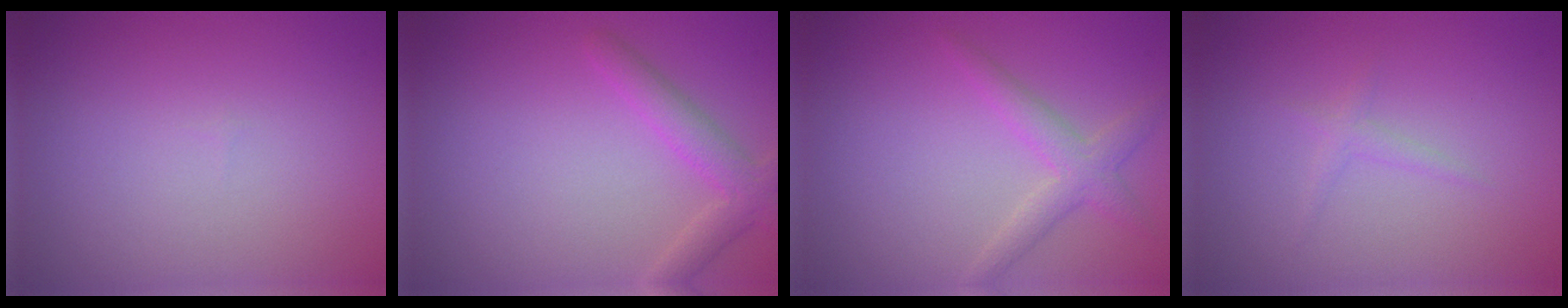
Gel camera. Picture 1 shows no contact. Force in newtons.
{"total": 2.8, "press": 2.8, "slide": 0.0}
{"total": 2.6, "press": 2.6, "slide": 0.0}
{"total": 0.9, "press": 0.9, "slide": 0.0}